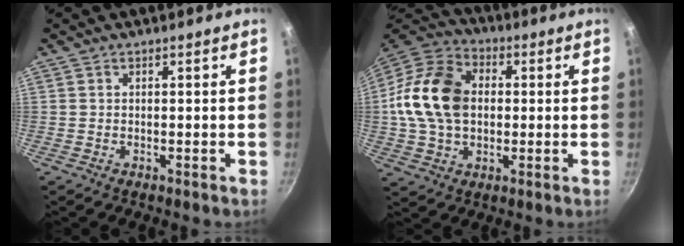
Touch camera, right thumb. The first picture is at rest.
{"total": 17.6, "force": [0.8, 12.8, 12.1], "torque": [-0.211, 0.027, 0.002]}